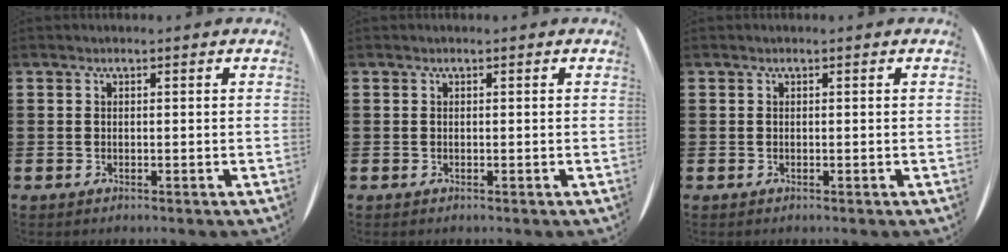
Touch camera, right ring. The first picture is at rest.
{"total": 0.0}
{"total": 0.0}